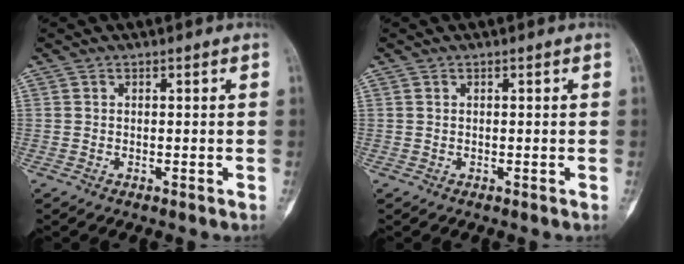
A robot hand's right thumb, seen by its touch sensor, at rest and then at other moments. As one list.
[{"total": 0.0}]